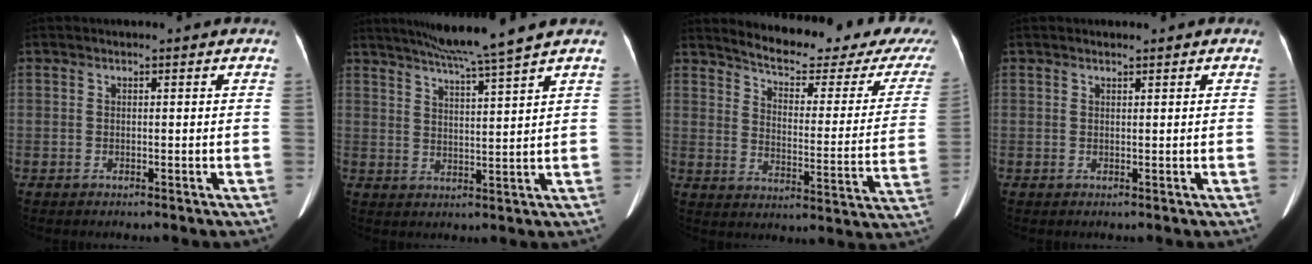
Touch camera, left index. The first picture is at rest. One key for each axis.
{"total": 9.0, "fx": 7.5, "fy": -1.9, "fz": 4.6, "tx": -0.078, "ty": -0.002, "tz": 0.120}
{"total": 20.6, "fx": 18.3, "fy": 2.9, "fz": 9.0, "tx": -0.120, "ty": -0.053, "tz": 0.221}
{"total": 0.8, "fx": 0.7, "fy": 0.2, "fz": 0.3, "tx": -0.012, "ty": 0.003, "tz": 0.012}